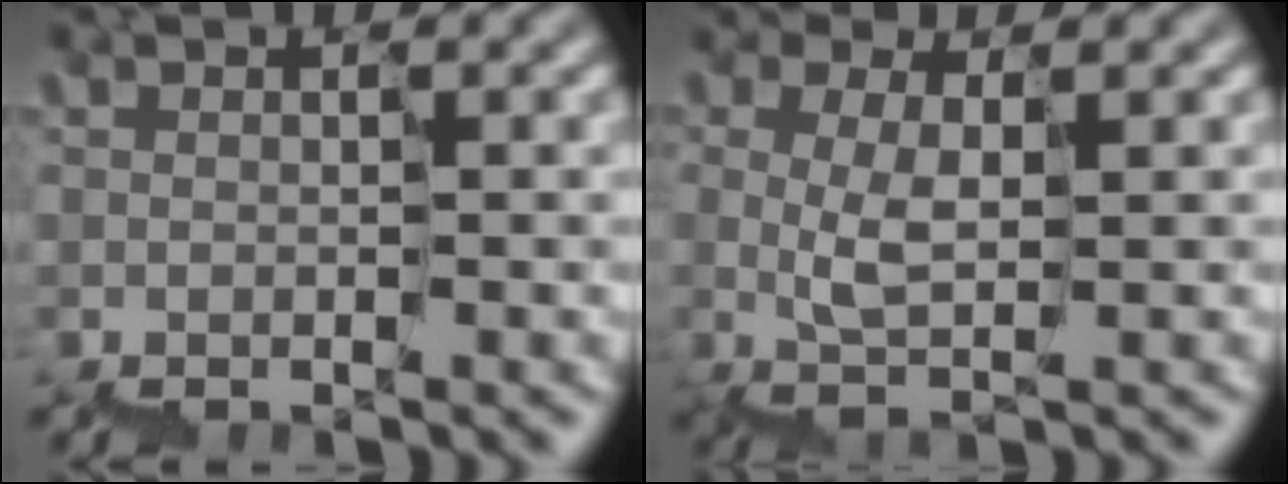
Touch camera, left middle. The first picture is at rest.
{"total": 1.7, "force": [0.9, 0.6, 1.2], "torque": [-0.032, 0.005, 0.027]}